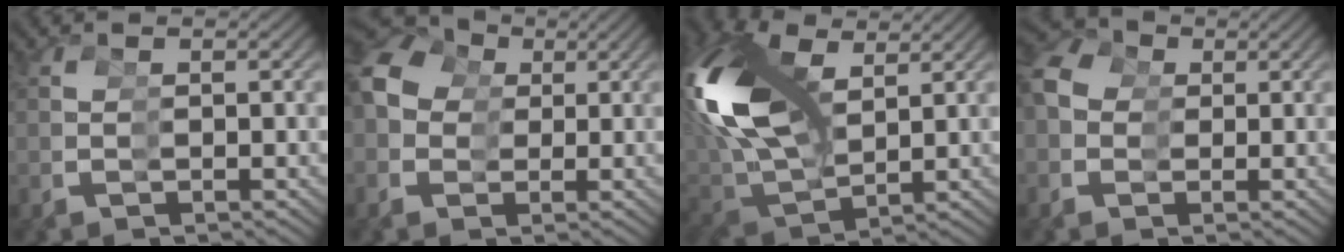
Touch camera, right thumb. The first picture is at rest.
{"total": 9.9, "force": [2.2, 8.0, 5.3], "torque": [-0.084, 0.014, 0.025]}
{"total": 13.0, "force": [3.7, 7.9, 9.6], "torque": [-0.227, 0.000, 0.063]}
{"total": 6.1, "force": [1.1, 5.5, 2.4], "torque": [-0.043, -0.004, 0.015]}